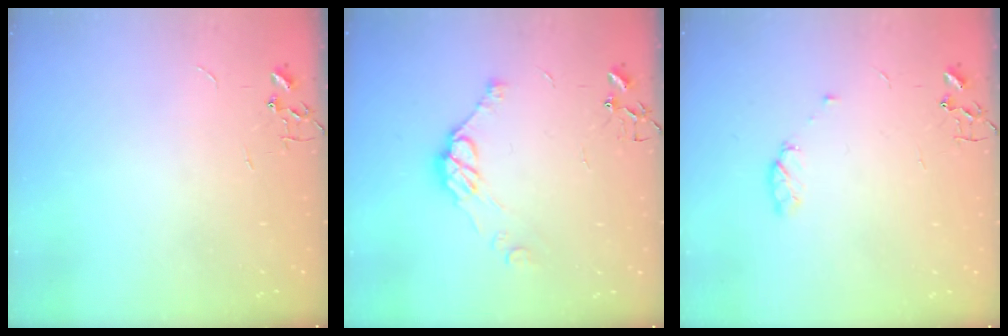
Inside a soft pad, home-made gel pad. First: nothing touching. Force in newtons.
{"total": 10.1, "press": 10.0, "slide": 0.7}
{"total": 5.6, "press": 5.4, "slide": 1.4}